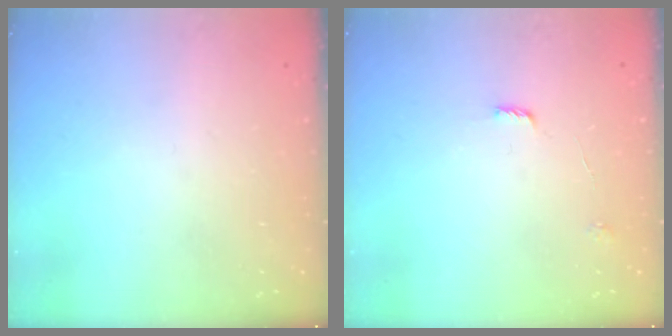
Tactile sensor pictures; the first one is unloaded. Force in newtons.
{"total": 5.5, "press": 5.5, "slide": 0.4}